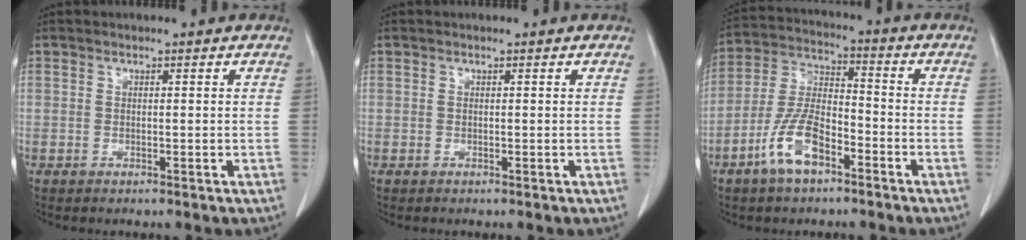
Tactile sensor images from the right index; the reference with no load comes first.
{"total": 0.0}
{"total": 9.9, "force": [-5.4, 3.7, 7.4], "torque": [-0.166, 0.006, -0.105]}